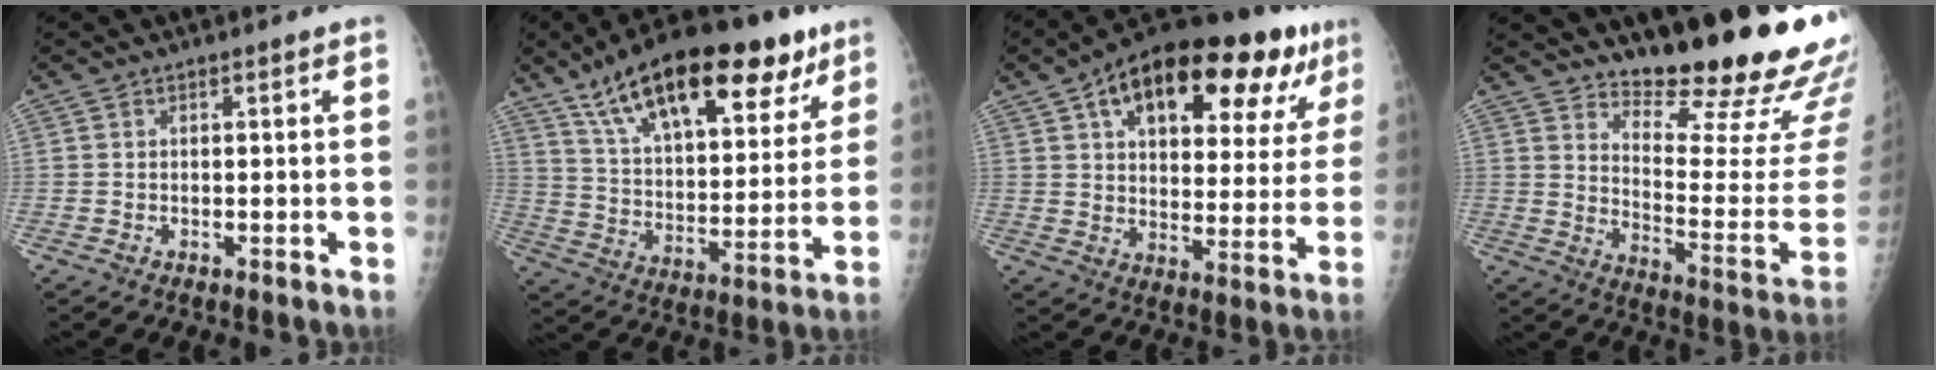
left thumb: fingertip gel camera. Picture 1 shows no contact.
{"total": 27.5, "force": [16.8, 11.5, 18.5], "torque": [-0.257, -0.028, 0.268]}
{"total": 27.0, "force": [13.8, 12.0, 19.9], "torque": [-0.258, 0.008, 0.201]}
{"total": 20.1, "force": [17.3, 2.5, 9.9], "torque": [-0.112, -0.169, 0.245]}